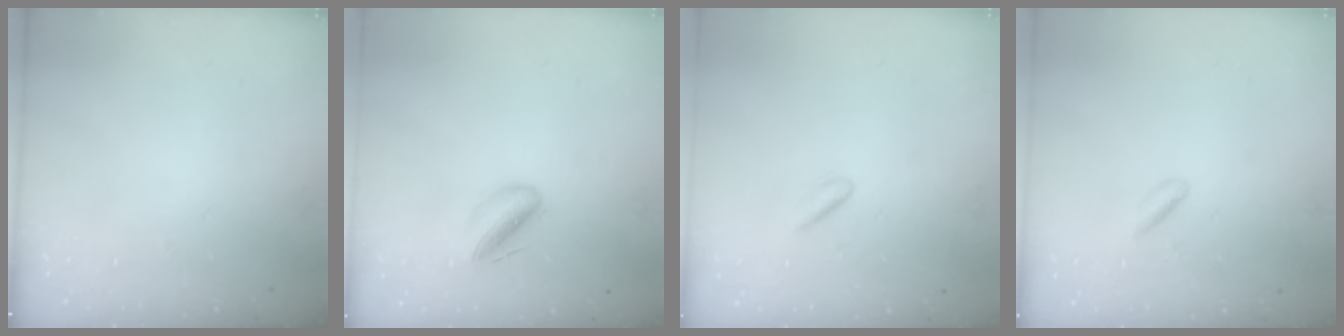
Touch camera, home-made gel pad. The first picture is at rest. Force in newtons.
{"total": 6.1, "press": 5.9, "slide": 1.6}
{"total": 1.9, "press": 1.7, "slide": 0.9}
{"total": 2.8, "press": 2.6, "slide": 0.9}